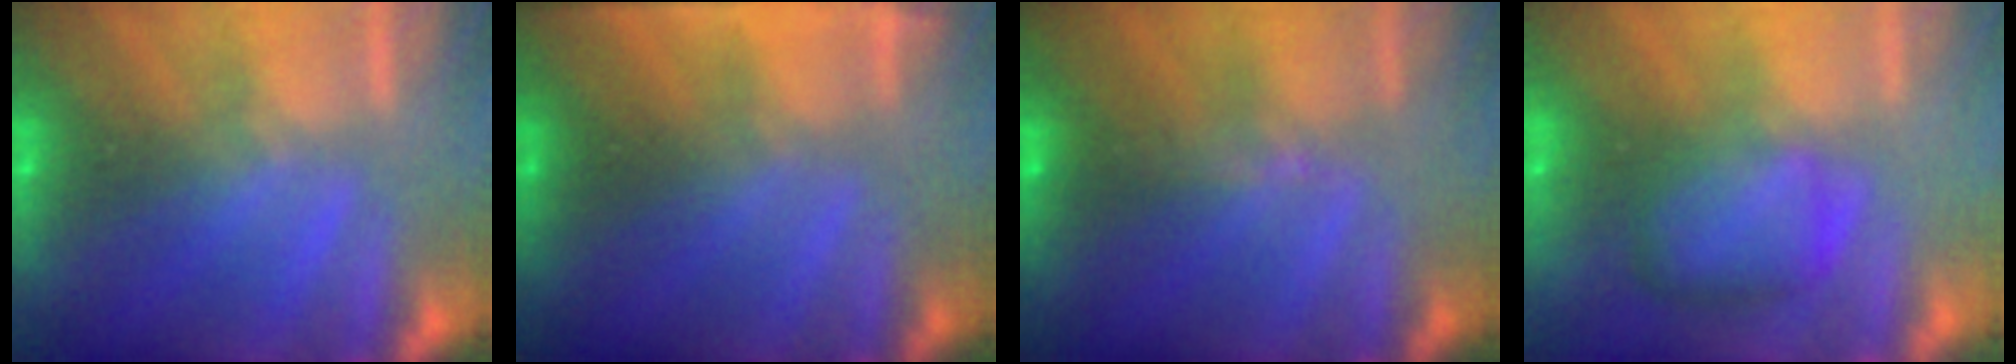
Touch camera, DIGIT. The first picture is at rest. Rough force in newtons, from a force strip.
{"total": 4.6}
{"total": 2.9}
{"total": 2.4}